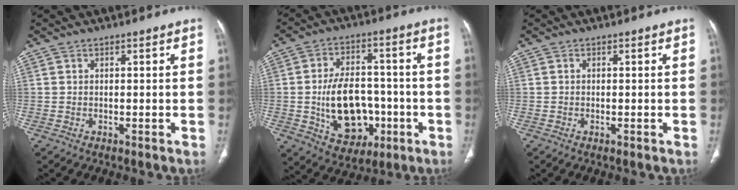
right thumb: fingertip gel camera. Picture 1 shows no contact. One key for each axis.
{"total": 15.2, "fx": -3.0, "fy": 10.3, "fz": 10.7, "tx": -0.145, "ty": 0.024, "tz": -0.032}
{"total": 0.5, "fx": -0.3, "fy": 0.2, "fz": 0.4, "tx": -0.009, "ty": -0.001, "tz": -0.004}